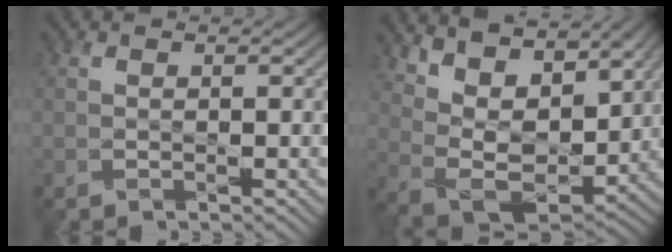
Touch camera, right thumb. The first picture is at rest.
{"total": 10.2, "force": [6.5, 4.2, 6.6], "torque": [-0.159, 0.008, 0.106]}